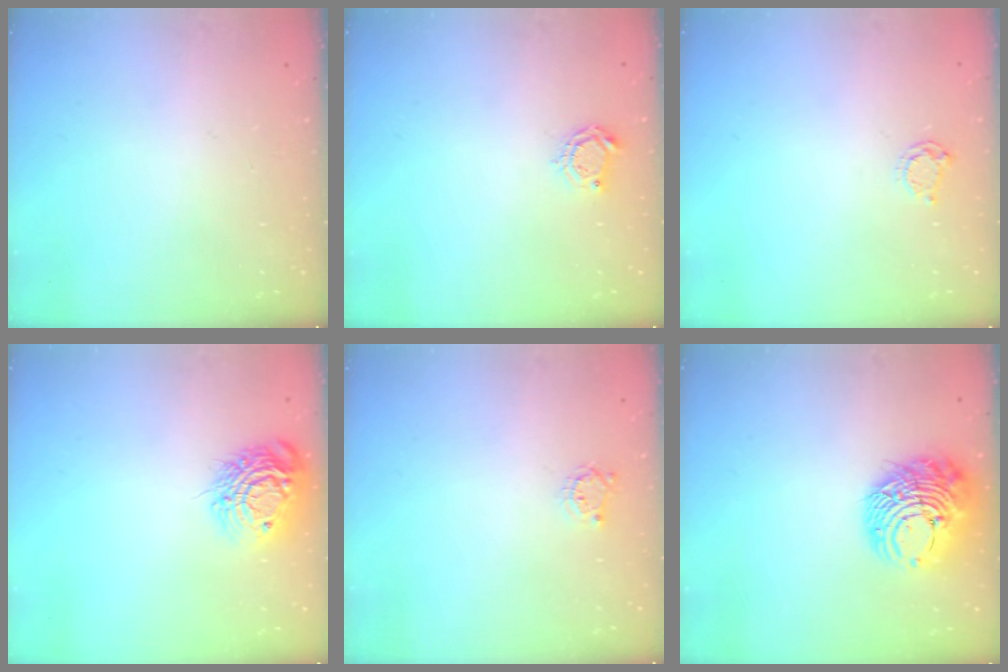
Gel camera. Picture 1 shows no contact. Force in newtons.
{"total": 5.3, "press": 5.2, "slide": 0.7}
{"total": 3.8, "press": 3.8, "slide": 0.4}
{"total": 13.1, "press": 13.1, "slide": 1.0}
{"total": 3.9, "press": 3.8, "slide": 0.5}
{"total": 12.4, "press": 12.3, "slide": 1.6}